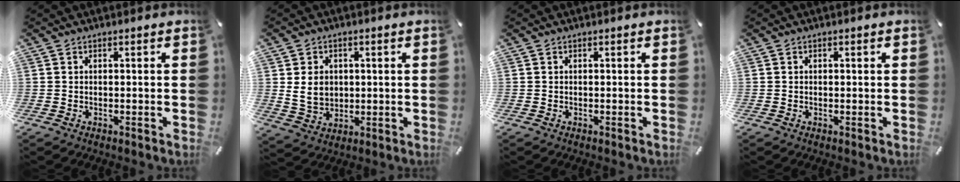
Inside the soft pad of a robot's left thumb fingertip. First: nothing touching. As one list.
[{"total": 6.5, "force": [0.8, 5.7, 3.0], "torque": [-0.059, 0.004, 0.015]}, {"total": 0.0}, {"total": 0.5, "force": [0.1, 0.3, 0.4], "torque": [-0.008, 0.000, 0.001]}]